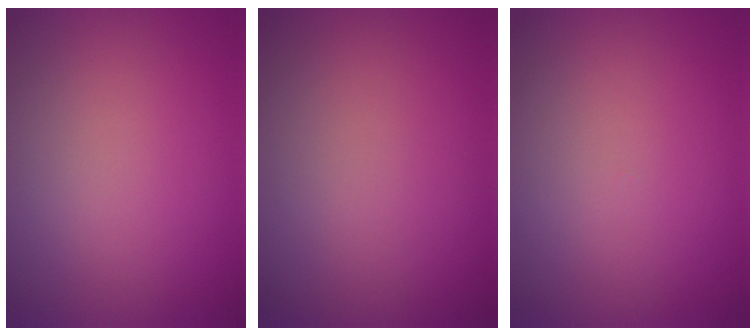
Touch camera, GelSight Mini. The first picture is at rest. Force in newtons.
{"total": 0.0}
{"total": 0.0}